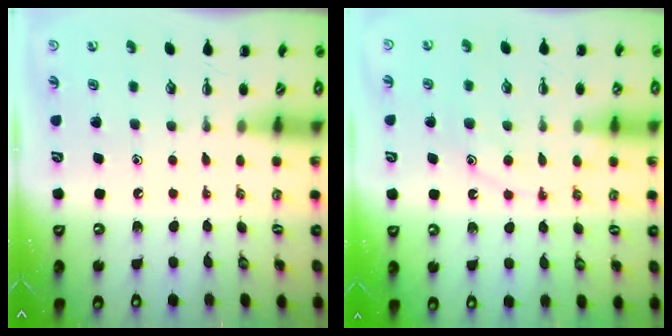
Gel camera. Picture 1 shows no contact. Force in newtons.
{"total": 11.8, "press": 11.8, "slide": 0.9}